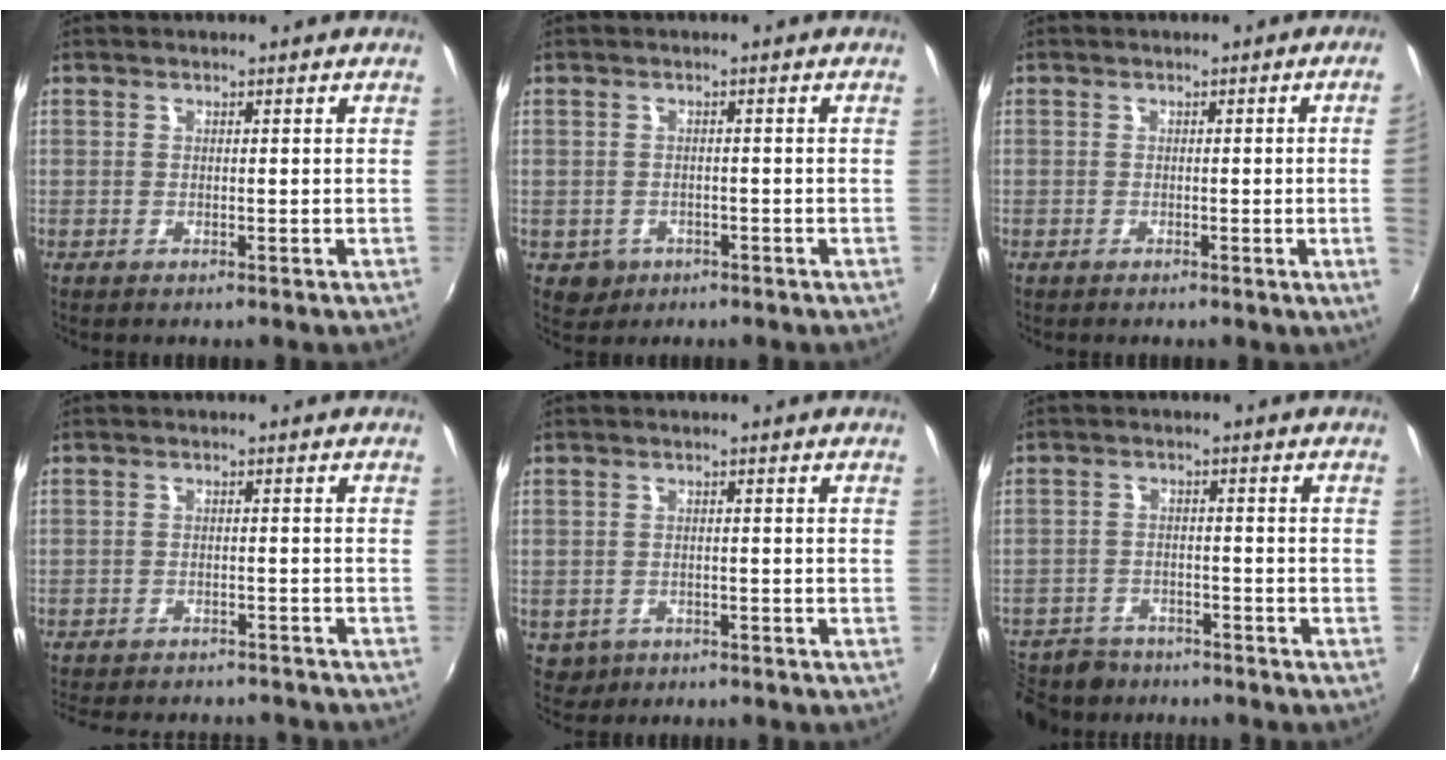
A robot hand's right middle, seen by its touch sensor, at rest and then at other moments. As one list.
[{"total": 3.5, "force": [-1.3, 3.1, 0.8], "torque": [-0.026, -0.002, -0.013]}, {"total": 4.2, "force": [0.1, -2.0, 3.6], "torque": [-0.057, -0.010, 0.005]}, {"total": 13.6, "force": [-11.9, 4.1, 5.1], "torque": [-0.115, -0.019, -0.162]}, {"total": 3.8, "force": [-1.7, 3.2, 1.1], "torque": [-0.033, -0.005, -0.018]}, {"total": 12.3, "force": [-9.9, 6.3, 3.7], "torque": [-0.116, -0.003, -0.161]}]